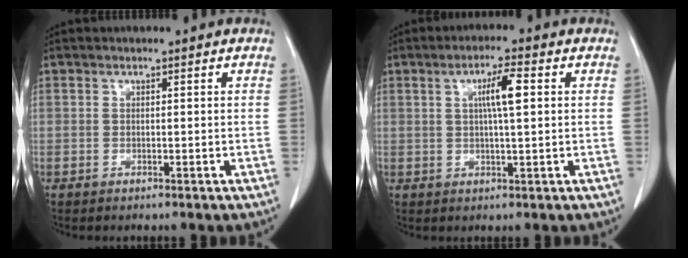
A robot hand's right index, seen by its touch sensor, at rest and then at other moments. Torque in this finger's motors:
{"motor_torque": [0.67, 0.14, 0.34, 0.11]}